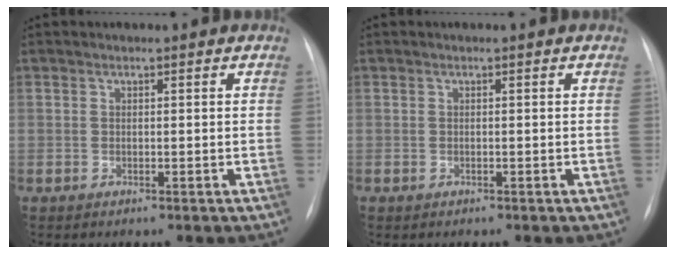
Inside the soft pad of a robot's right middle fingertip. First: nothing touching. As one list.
[{"total": 0.0}]